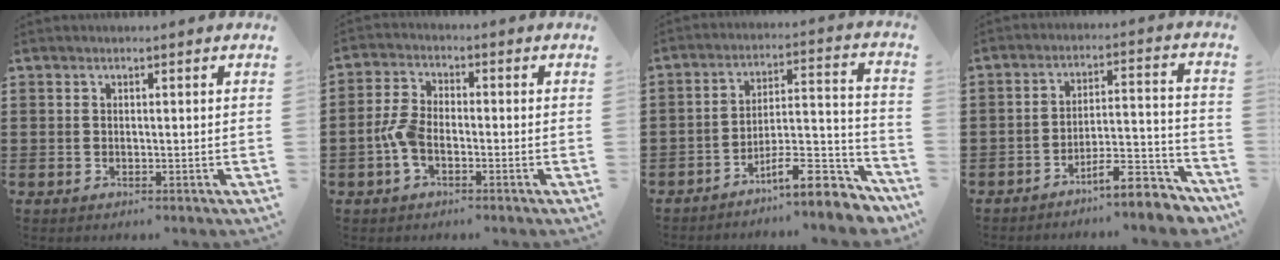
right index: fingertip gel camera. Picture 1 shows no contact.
{"total": 4.5, "force": [-1.6, 2.4, 3.5], "torque": [-0.093, -0.004, -0.036]}
{"total": 10.2, "force": [-8.0, 1.9, 6.0], "torque": [-0.084, 0.020, -0.146]}
{"total": 8.4, "force": [-7.1, 1.2, 4.2], "torque": [-0.059, 0.015, -0.130]}